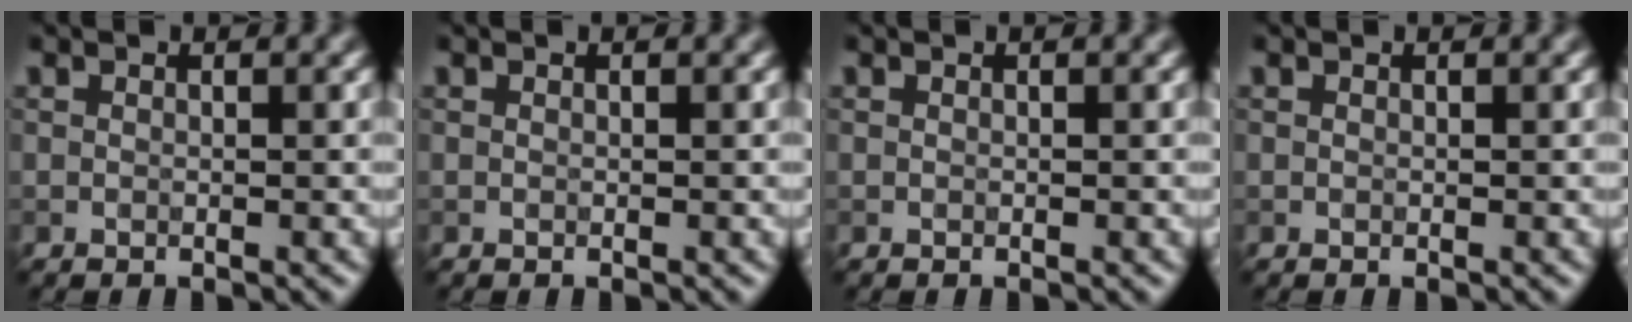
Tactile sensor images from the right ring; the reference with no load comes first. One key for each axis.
{"total": 0.0}
{"total": 0.0}
{"total": 0.0}